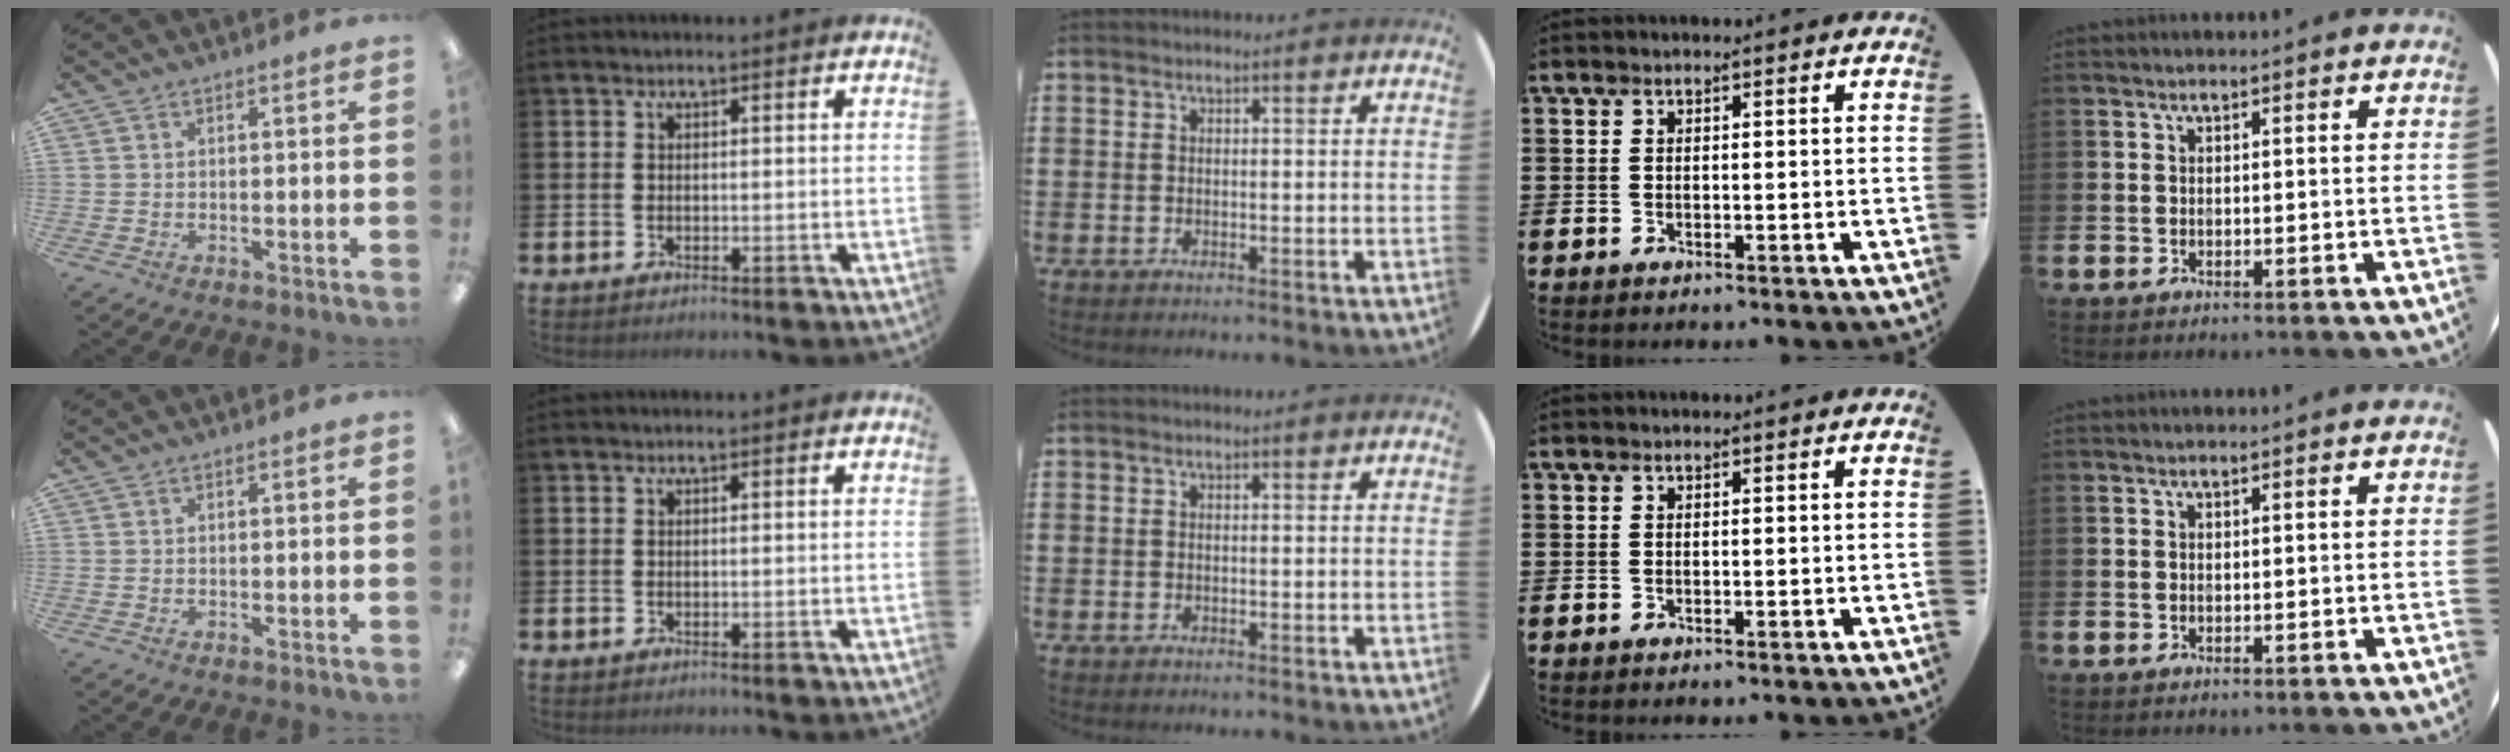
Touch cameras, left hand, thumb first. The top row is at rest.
{}